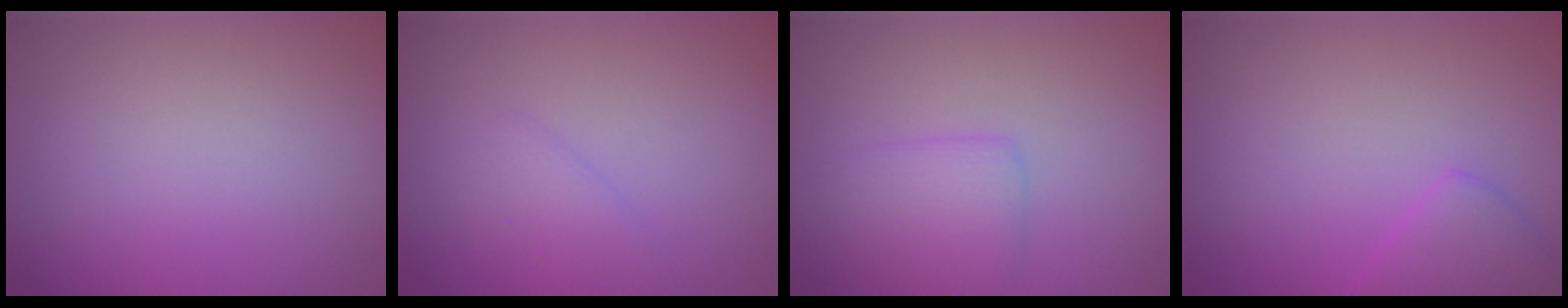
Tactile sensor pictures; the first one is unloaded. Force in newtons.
{"total": 1.4, "press": 1.4, "slide": 0.1}
{"total": 2.6, "press": 2.6, "slide": 0.0}
{"total": 2.2, "press": 2.2, "slide": 0.2}